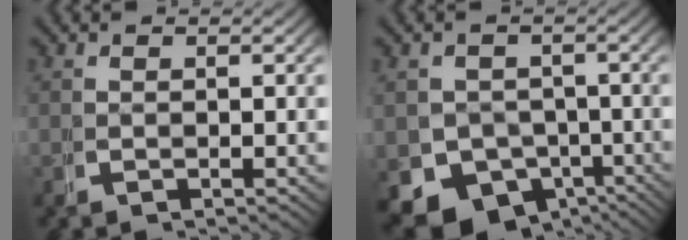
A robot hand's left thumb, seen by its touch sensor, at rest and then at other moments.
{"total": 13.2, "force": [-6.5, 10.2, 5.5], "torque": [-0.118, -0.068, -0.087]}